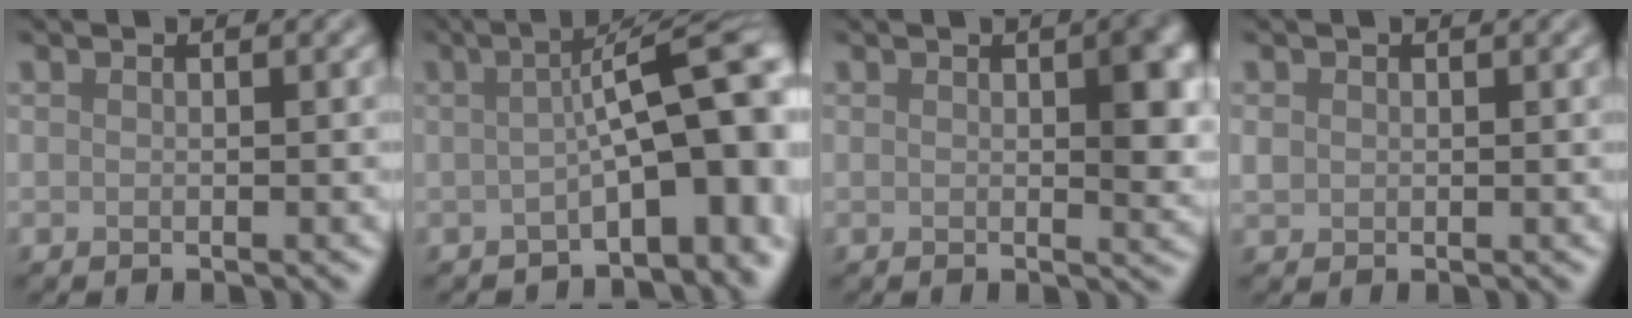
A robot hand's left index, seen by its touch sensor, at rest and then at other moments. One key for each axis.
{"total": 9.3, "fx": -1.2, "fy": 2.7, "fz": 8.8, "tx": -0.110, "ty": 0.010, "tz": -0.024}
{"total": 4.1, "fx": 0.8, "fy": 1.0, "fz": 3.9, "tx": -0.049, "ty": 0.001, "tz": 0.012}
{"total": 0.8, "fx": 0.2, "fy": 0.7, "fz": 0.3, "tx": -0.006, "ty": 0.001, "tz": 0.002}